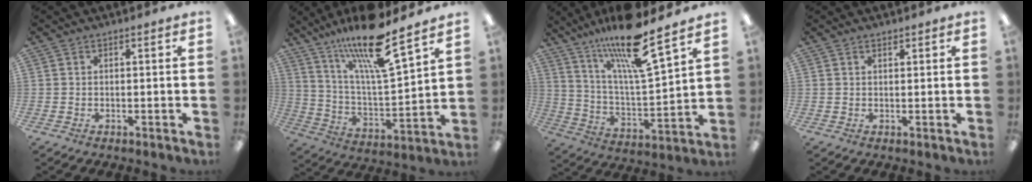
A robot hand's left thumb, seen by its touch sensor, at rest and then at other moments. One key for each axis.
{"total": 18.6, "fx": 14.6, "fy": 3.2, "fz": 11.1, "tx": -0.204, "ty": -0.091, "tz": 0.243}
{"total": 18.5, "fx": 14.7, "fy": 2.6, "fz": 10.9, "tx": -0.211, "ty": -0.089, "tz": 0.246}
{"total": 0.8, "fx": 0.7, "fy": 0.3, "fz": 0.3, "tx": -0.006, "ty": 0.000, "tz": 0.014}